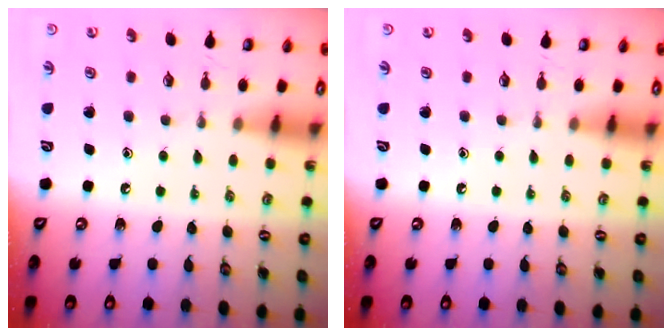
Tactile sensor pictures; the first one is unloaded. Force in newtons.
{"total": 0.0}